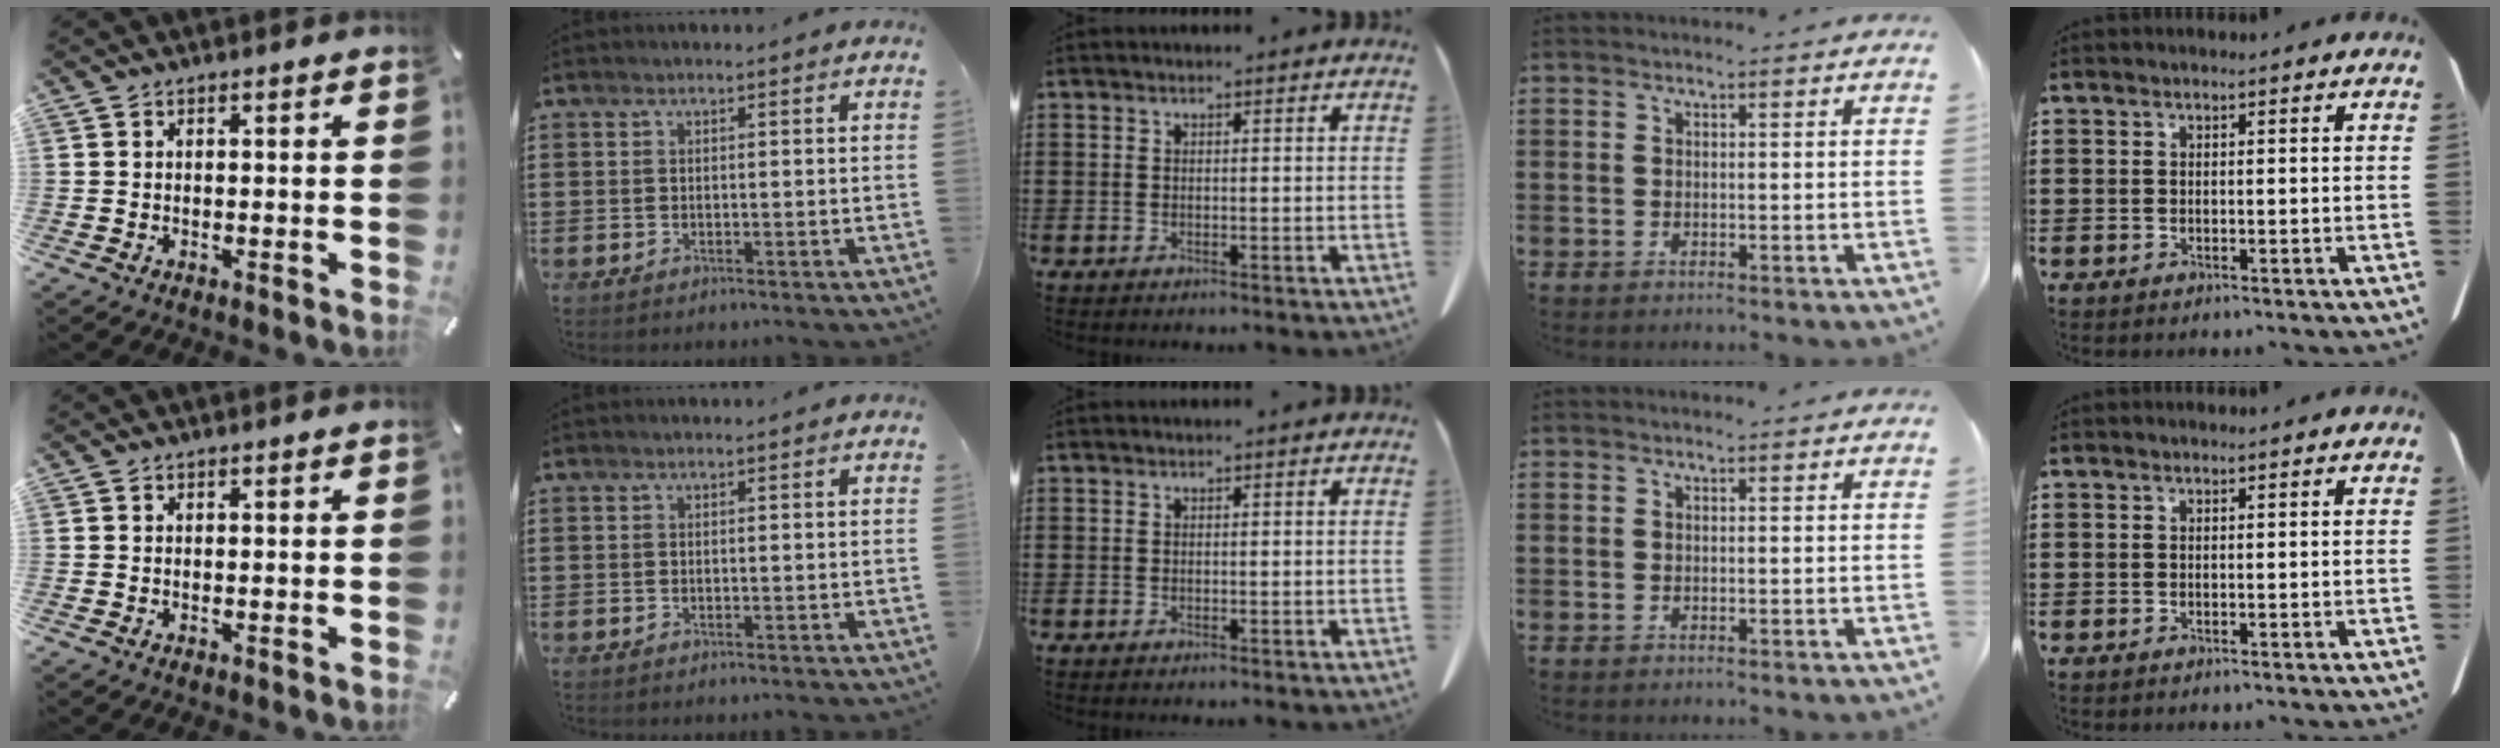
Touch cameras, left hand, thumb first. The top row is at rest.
{}